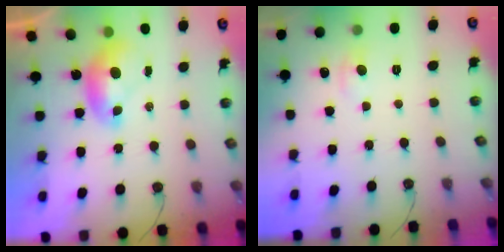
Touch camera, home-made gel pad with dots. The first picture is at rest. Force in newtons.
{"total": 0.9, "press": 0.3, "slide": 0.8}